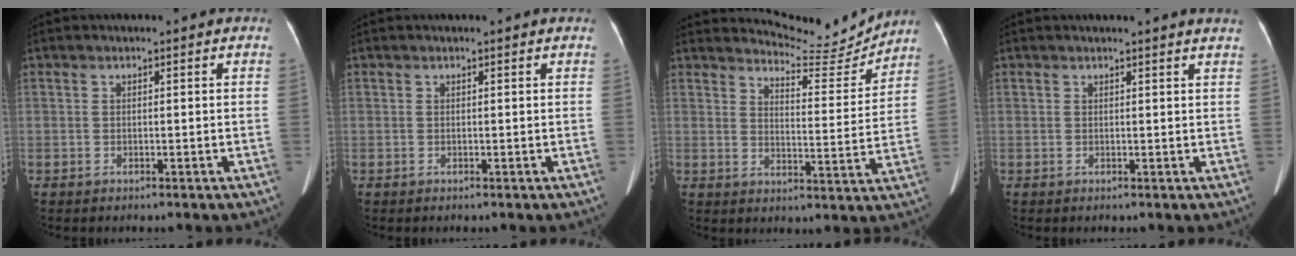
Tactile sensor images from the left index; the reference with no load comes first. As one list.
[{"total": 1.6, "force": [1.4, 0.0, 0.6], "torque": [-0.004, 0.001, 0.013]}, {"total": 9.7, "force": [9.7, 0.6, 0.2], "torque": [-0.006, -0.043, 0.128]}, {"total": 5.6, "force": [5.3, -0.5, 1.9], "torque": [-0.018, -0.012, 0.038]}]